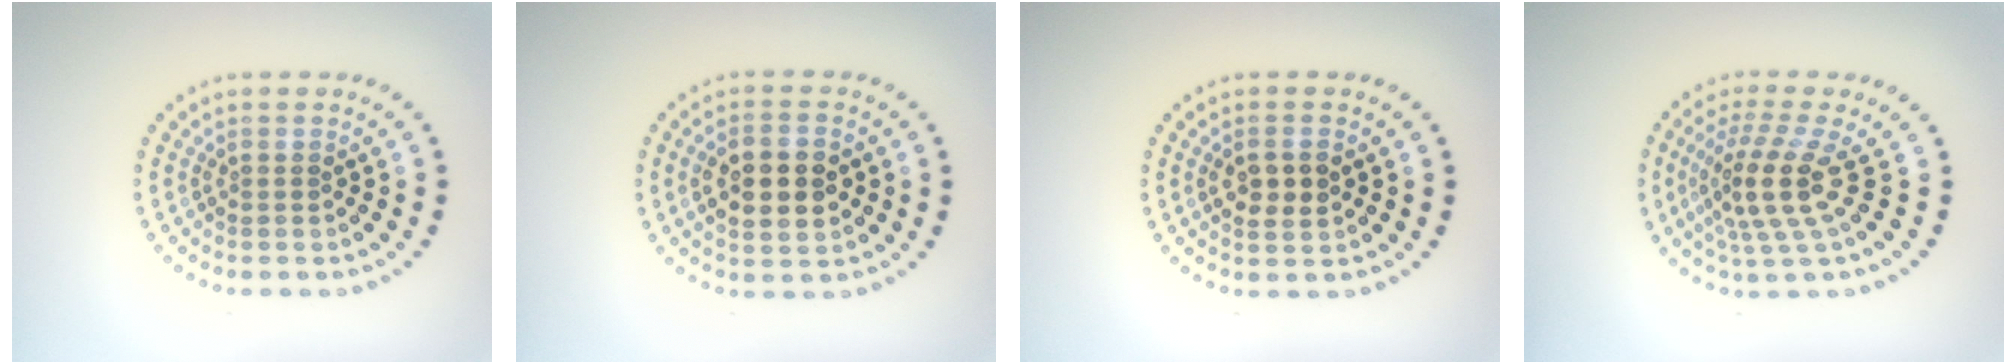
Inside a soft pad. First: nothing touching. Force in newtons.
{"total": 5.0, "press": 5.0, "slide": 0.2}
{"total": 2.5, "press": 2.5, "slide": 0.5}
{"total": 4.5, "press": 3.4, "slide": 3.0}